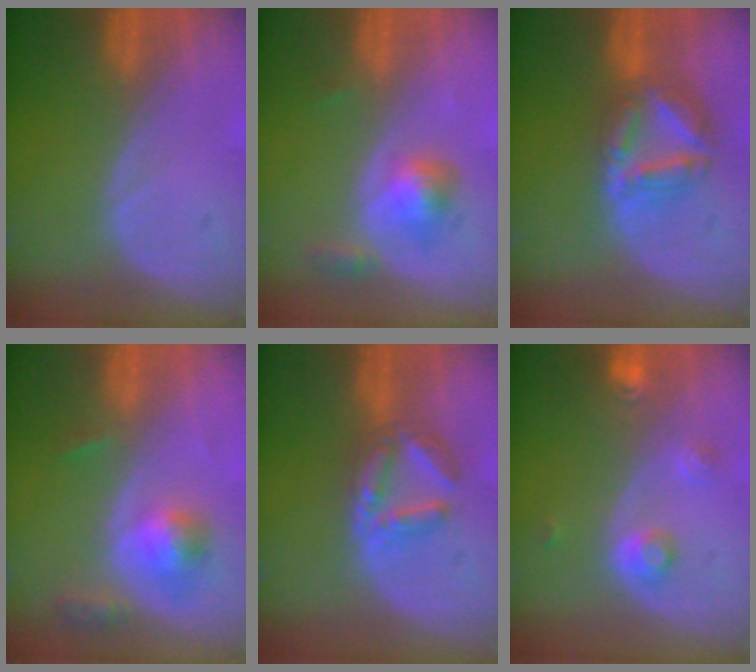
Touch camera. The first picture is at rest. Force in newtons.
{"total": 4.0, "press": 4.0, "slide": 0.2}
{"total": 8.1, "press": 7.0, "slide": 4.0}
{"total": 5.1, "press": 4.7, "slide": 1.9}
{"total": 6.2, "press": 5.7, "slide": 2.5}
{"total": 3.6, "press": 3.3, "slide": 1.5}